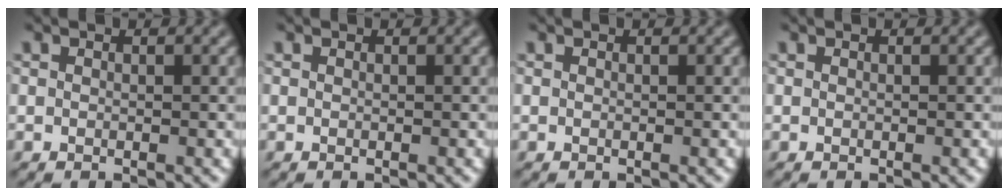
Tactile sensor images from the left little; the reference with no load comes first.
{"total": 0.0}
{"total": 0.0}
{"total": 0.0}